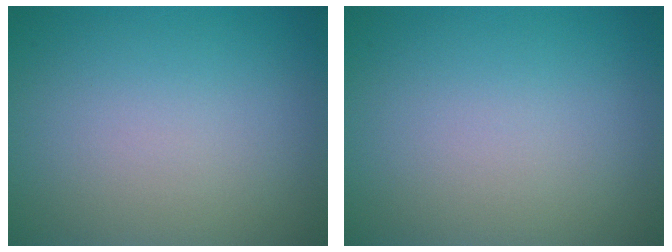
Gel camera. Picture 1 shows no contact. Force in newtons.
{"total": 0.0}